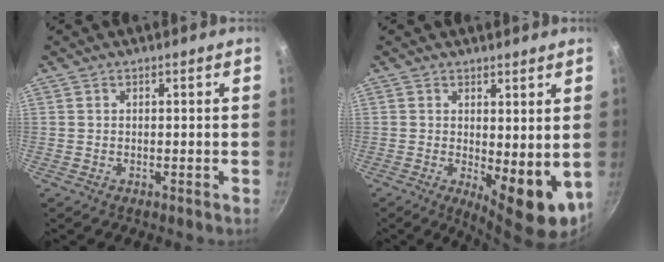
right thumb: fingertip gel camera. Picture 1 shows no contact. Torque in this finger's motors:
{"motor_torque": [-0.23, 0.81, 0.86, 0.00, 0.08]}